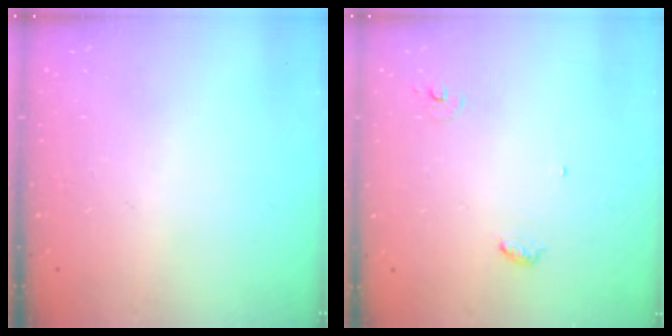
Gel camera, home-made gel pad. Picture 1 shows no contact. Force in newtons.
{"total": 3.8, "press": 3.8, "slide": 0.3}